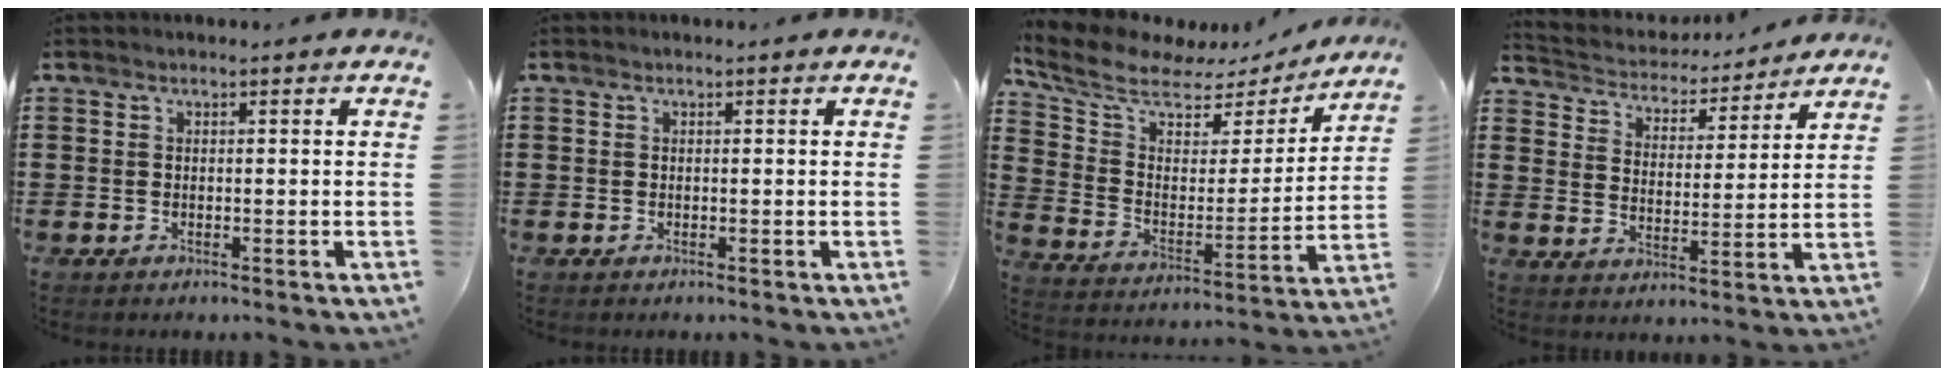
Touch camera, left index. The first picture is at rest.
{"total": 0.0}
{"total": 7.9, "force": [6.1, 3.7, 3.5], "torque": [-0.109, -0.036, 0.101]}
{"total": 4.1, "force": [4.1, 0.7, 0.0], "torque": [-0.027, -0.031, 0.064]}